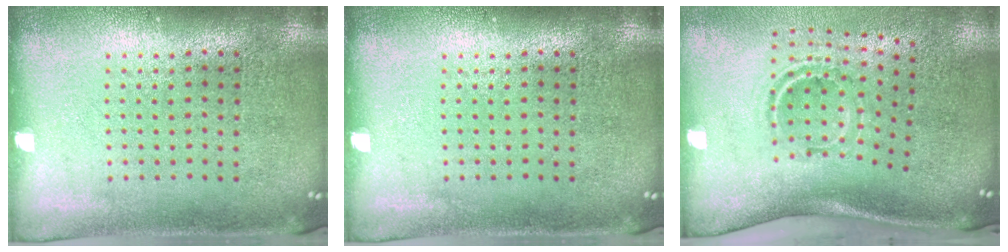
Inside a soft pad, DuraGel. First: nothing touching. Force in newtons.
{"total": 0.0}
{"total": 2.2, "press": 1.2, "slide": 1.9}